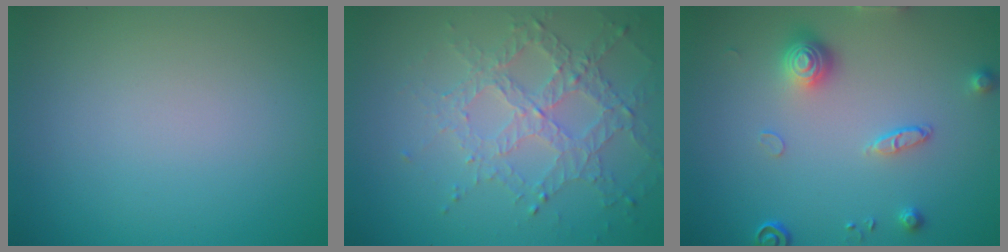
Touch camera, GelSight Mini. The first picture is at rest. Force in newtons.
{"total": 4.3, "press": 3.1, "slide": 2.9}
{"total": 3.2, "press": 2.8, "slide": 1.4}